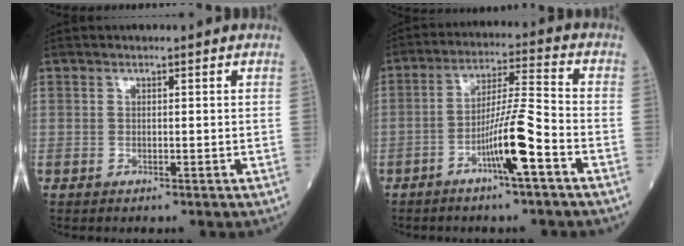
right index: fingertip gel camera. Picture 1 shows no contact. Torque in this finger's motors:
{"motor_torque": [1.54, -0.56, 0.75, 0.19]}